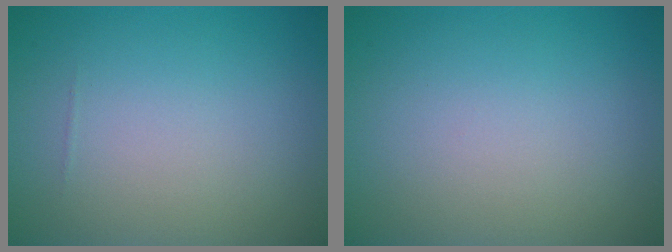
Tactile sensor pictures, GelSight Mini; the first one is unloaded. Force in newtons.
{"total": 0.0}